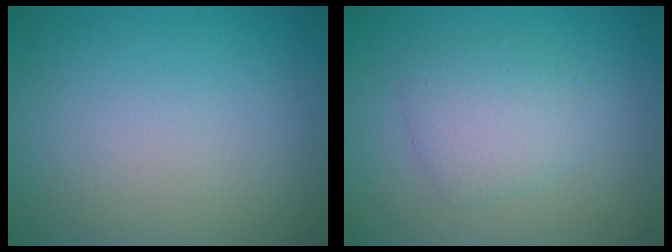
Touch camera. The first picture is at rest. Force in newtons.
{"total": 2.9, "press": 2.9, "slide": 0.1}